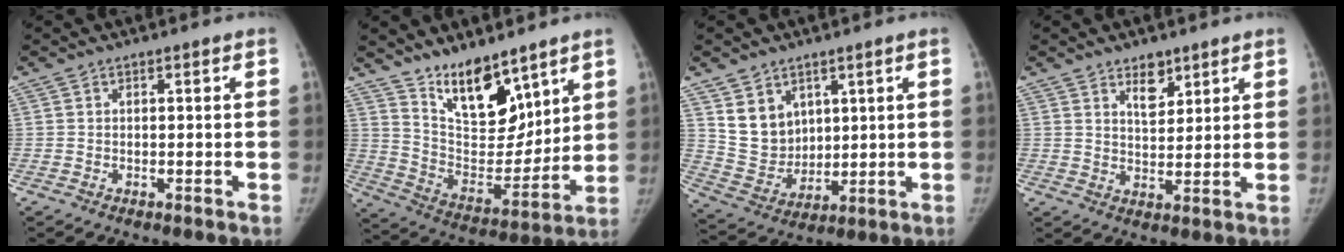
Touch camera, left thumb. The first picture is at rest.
{"total": 16.1, "force": [11.2, 7.3, 9.0], "torque": [-0.092, -0.085, 0.209]}
{"total": 9.5, "force": [4.5, 7.5, 3.7], "torque": [-0.036, -0.035, 0.105]}
{"total": 5.2, "force": [3.3, 2.8, 2.8], "torque": [-0.020, -0.024, 0.055]}